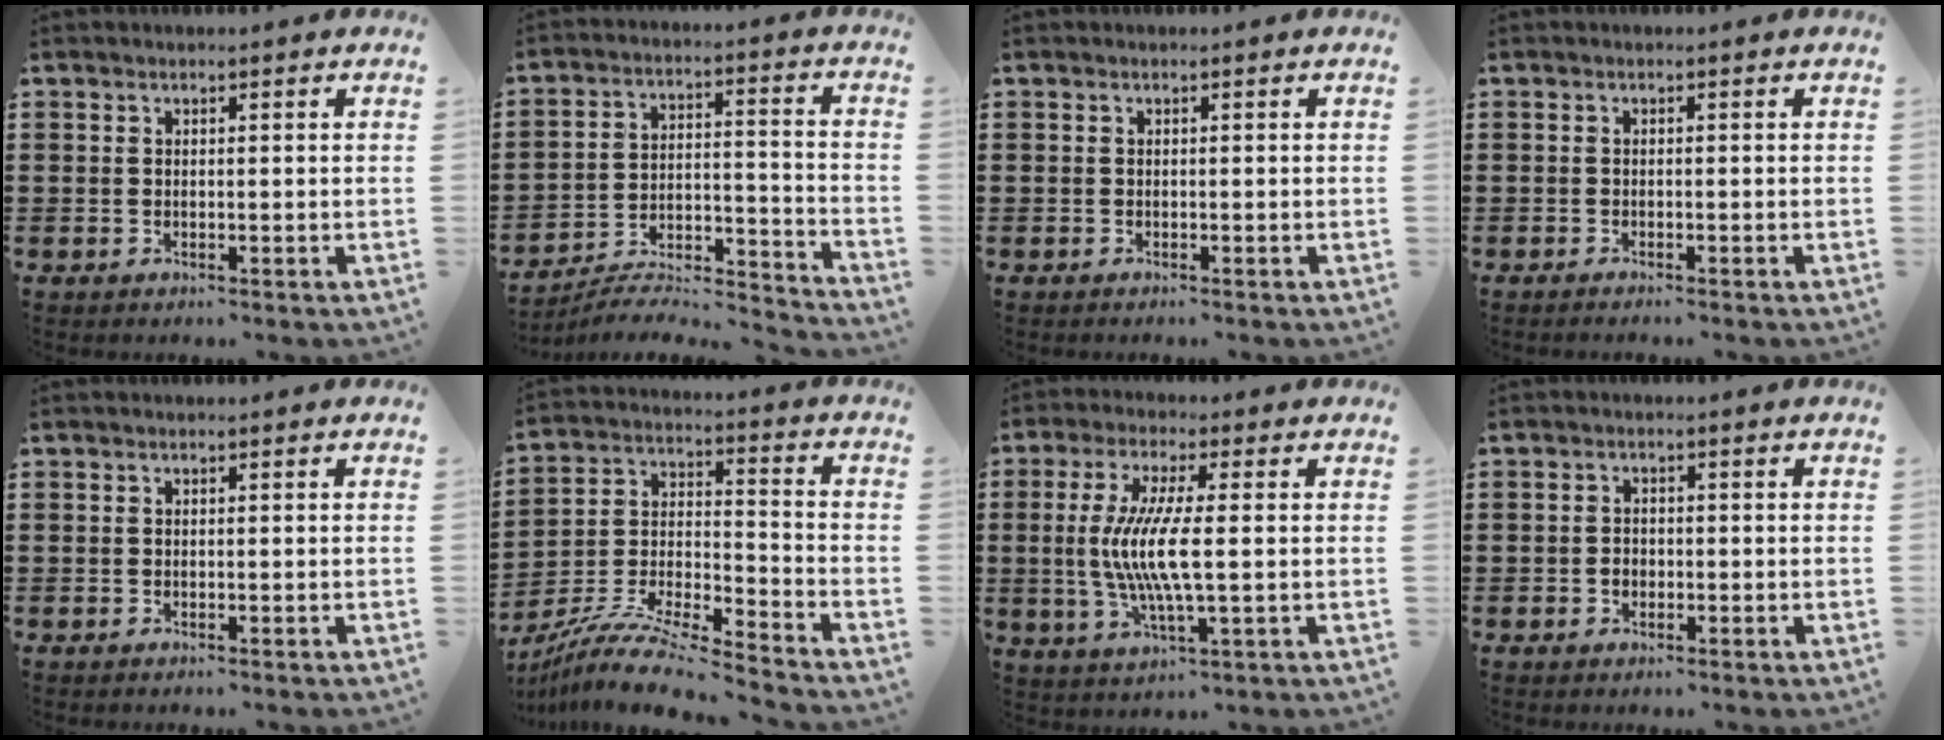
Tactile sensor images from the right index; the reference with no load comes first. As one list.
[{"total": 5.4, "force": [-5.0, 1.2, 1.7], "torque": [-0.027, 0.001, -0.101]}, {"total": 0.0}, {"total": 0.7, "force": [-0.6, 0.0, 0.1], "torque": [-0.002, -0.001, -0.013]}, {"total": 0.0}, {"total": 10.3, "force": [-9.5, 0.5, 4.0], "torque": [-0.077, 0.008, -0.192]}, {"total": 8.4, "force": [-0.1, 1.4, 8.3], "torque": [-0.177, -0.013, -0.011]}, {"total": 1.4, "force": [-0.5, 1.1, 0.5], "torque": [-0.013, 0.001, -0.010]}]